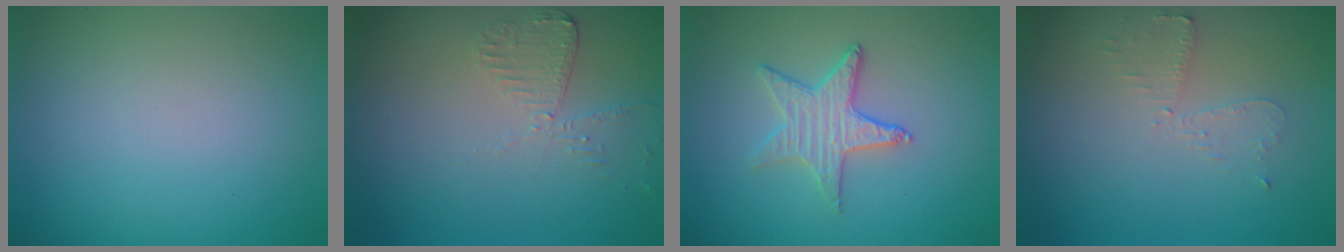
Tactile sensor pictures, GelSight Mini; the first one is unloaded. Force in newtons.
{"total": 1.9, "press": 1.9, "slide": 0.4}
{"total": 2.8, "press": 2.7, "slide": 0.7}
{"total": 1.9, "press": 1.9, "slide": 0.4}